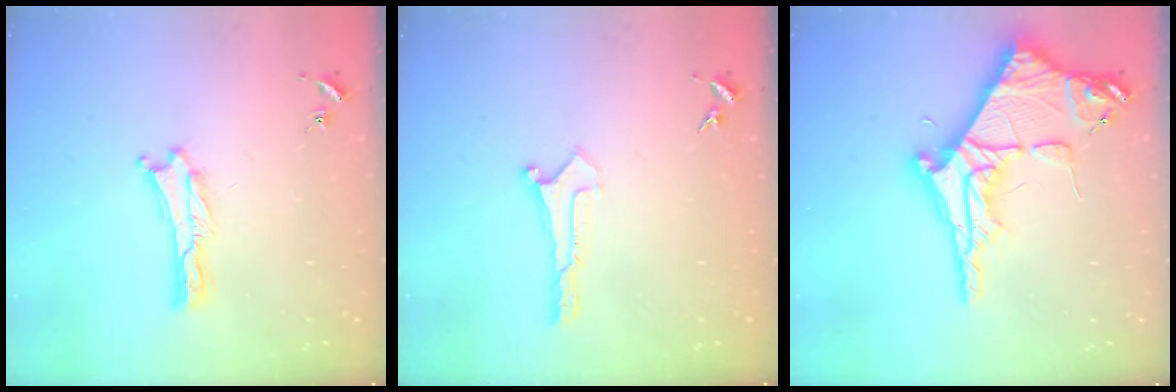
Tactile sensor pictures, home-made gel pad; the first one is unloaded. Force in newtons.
{"total": 0.0}
{"total": 8.9, "press": 8.8, "slide": 1.0}